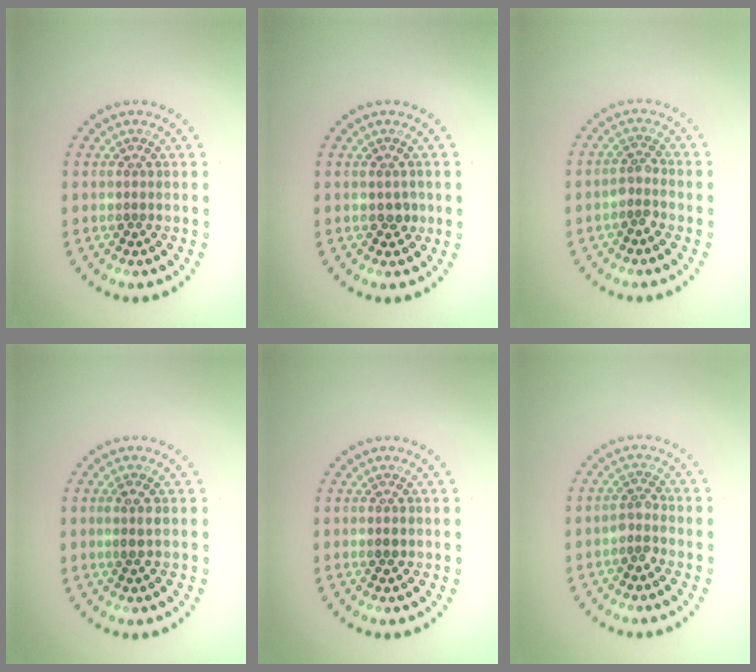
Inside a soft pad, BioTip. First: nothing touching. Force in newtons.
{"total": 1.1, "press": 1.0, "slide": 0.3}
{"total": 1.7, "press": 1.3, "slide": 1.1}
{"total": 1.1, "press": 1.0, "slide": 0.4}
{"total": 1.0, "press": 1.0, "slide": 0.1}
{"total": 1.7, "press": 1.3, "slide": 1.1}